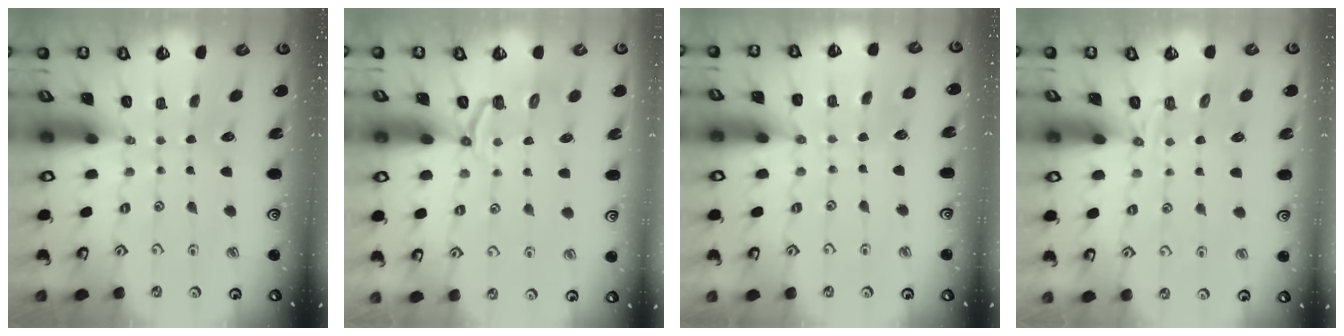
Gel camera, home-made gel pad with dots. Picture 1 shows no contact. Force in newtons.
{"total": 4.0, "press": 2.6, "slide": 3.0}
{"total": 4.6, "press": 4.6, "slide": 0.5}
{"total": 2.9, "press": 2.0, "slide": 2.1}